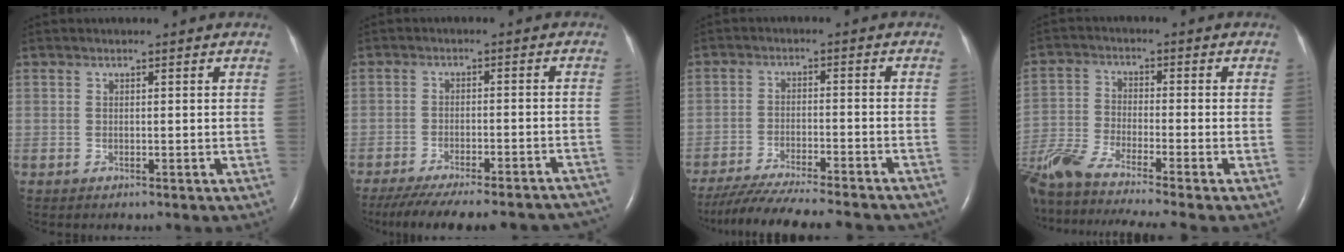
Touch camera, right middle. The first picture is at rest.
{"total": 23.6, "force": [-21.0, 5.1, 9.6], "torque": [-0.135, -0.021, -0.266]}
{"total": 20.4, "force": [-18.1, 2.3, 9.1], "torque": [-0.145, -0.035, -0.257]}
{"total": 14.5, "force": [-12.4, -0.9, 7.5], "torque": [-0.157, -0.024, -0.220]}